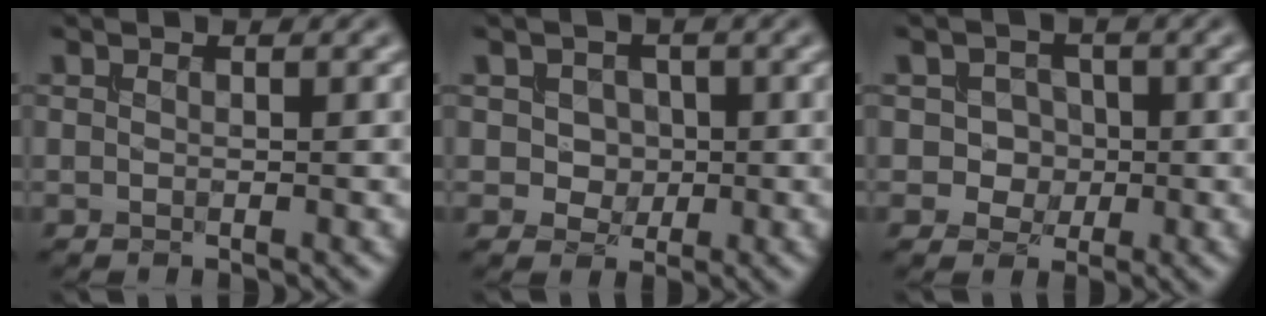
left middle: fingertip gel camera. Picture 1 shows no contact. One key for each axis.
{"total": 2.5, "fx": 0.3, "fy": 2.2, "fz": 1.3, "tx": -0.023, "ty": 0.001, "tz": 0.007}
{"total": 2.6, "fx": -0.1, "fy": 2.4, "fz": 1.0, "tx": -0.002, "ty": 0.006, "tz": -0.008}